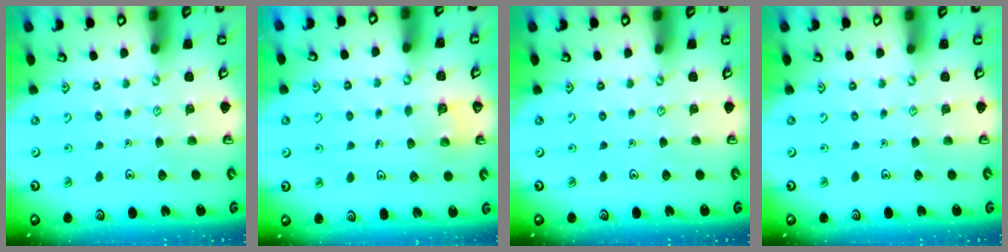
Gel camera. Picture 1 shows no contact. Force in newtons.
{"total": 2.8, "press": 2.8, "slide": 0.1}
{"total": 0.0}
{"total": 0.0}